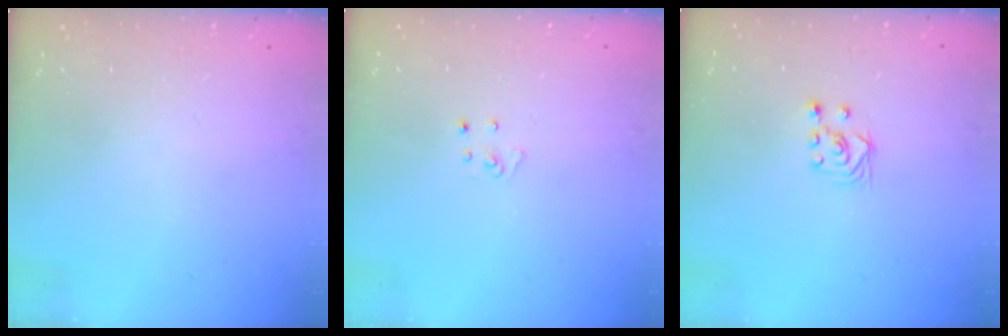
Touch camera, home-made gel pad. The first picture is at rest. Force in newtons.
{"total": 3.1, "press": 3.1, "slide": 0.2}
{"total": 2.8, "press": 2.6, "slide": 1.1}